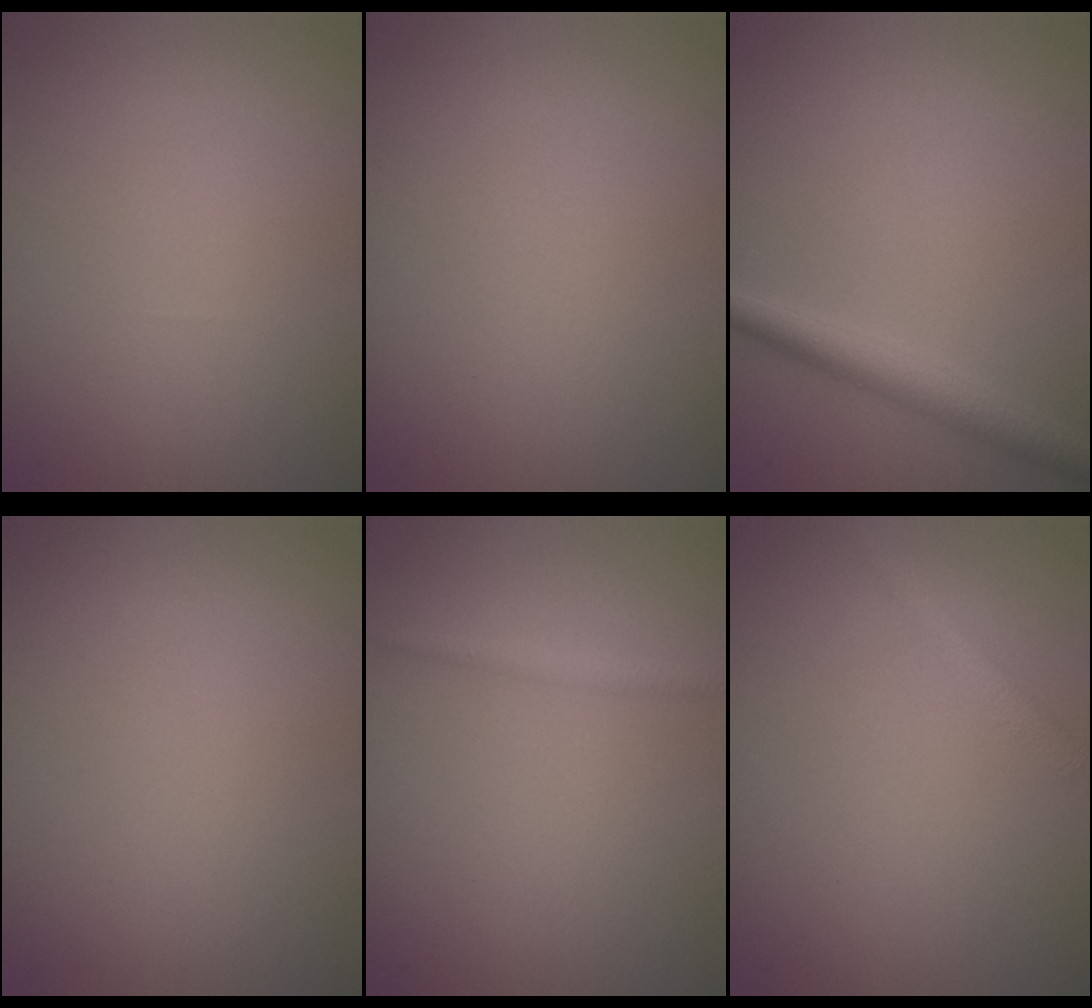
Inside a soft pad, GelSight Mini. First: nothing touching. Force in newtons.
{"total": 0.0}
{"total": 2.8, "press": 2.8, "slide": 0.1}
{"total": 0.0}
{"total": 1.1, "press": 1.1, "slide": 0.1}
{"total": 1.6, "press": 1.6, "slide": 0.1}